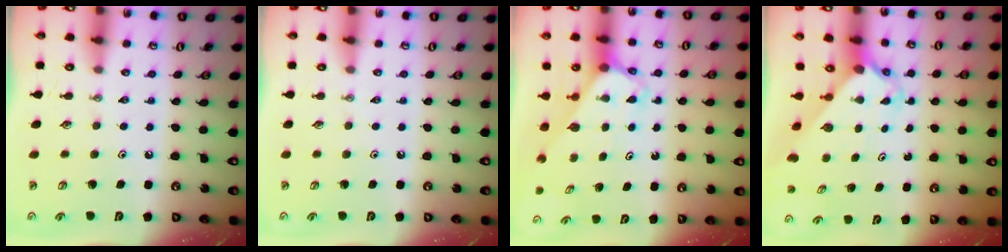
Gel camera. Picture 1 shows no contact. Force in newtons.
{"total": 0.0}
{"total": 2.7, "press": 2.7, "slide": 0.2}
{"total": 2.5, "press": 2.5, "slide": 0.3}